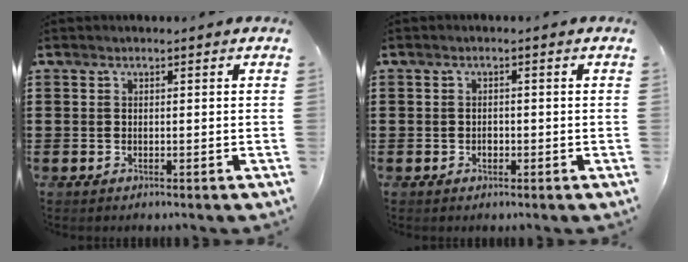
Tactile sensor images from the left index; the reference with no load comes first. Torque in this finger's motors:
{"motor_torque": [0.13, 0.12, 0.03, 0.02]}